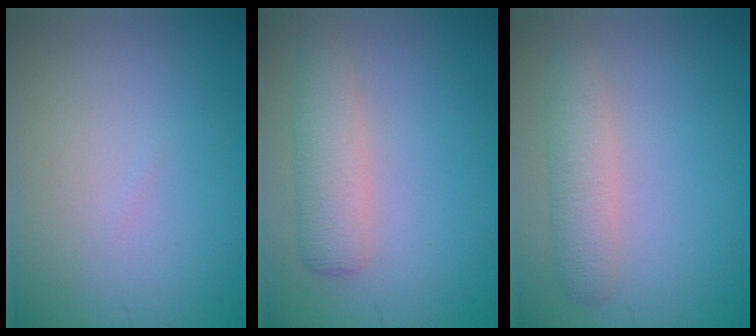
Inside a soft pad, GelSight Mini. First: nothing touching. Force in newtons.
{"total": 3.2, "press": 3.2, "slide": 0.3}
{"total": 2.7, "press": 2.7, "slide": 0.1}